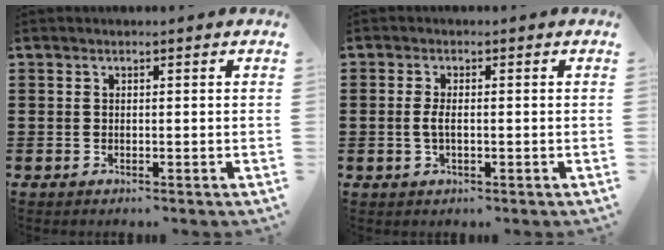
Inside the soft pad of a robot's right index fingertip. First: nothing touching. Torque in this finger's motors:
{"motor_torque": [0.75, 1.37, 0.03, -0.02]}